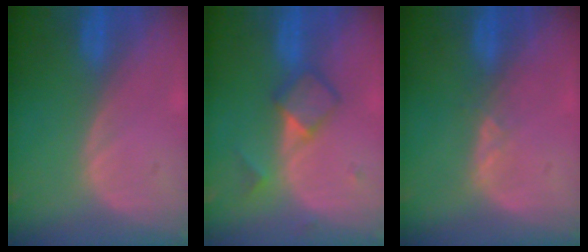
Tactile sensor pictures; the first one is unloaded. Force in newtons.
{"total": 4.8, "press": 4.6, "slide": 1.3}
{"total": 1.6, "press": 1.5, "slide": 0.7}